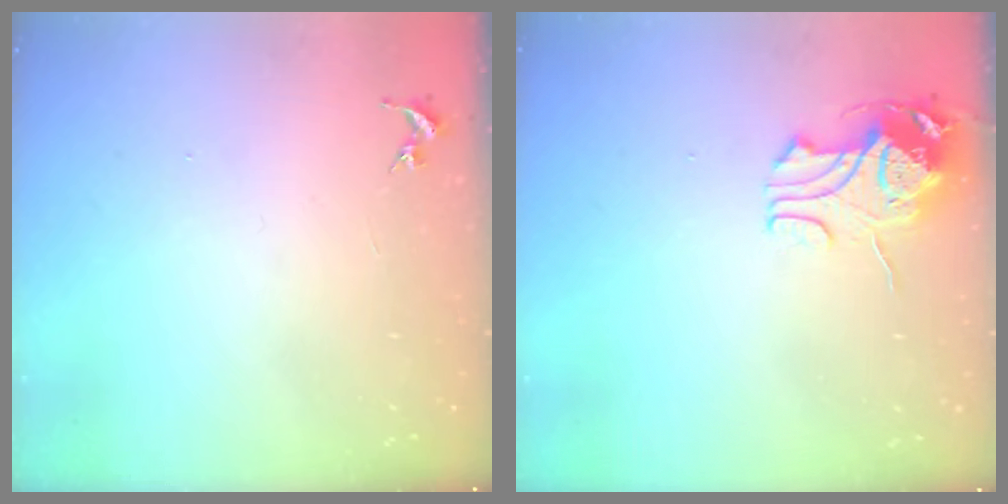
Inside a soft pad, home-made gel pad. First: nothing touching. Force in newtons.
{"total": 9.9, "press": 9.9, "slide": 1.1}